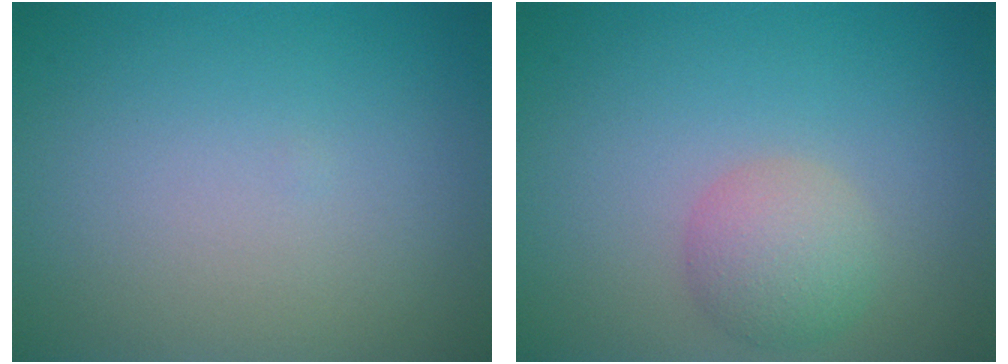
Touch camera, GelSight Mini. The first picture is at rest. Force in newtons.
{"total": 3.0, "press": 3.0, "slide": 0.2}